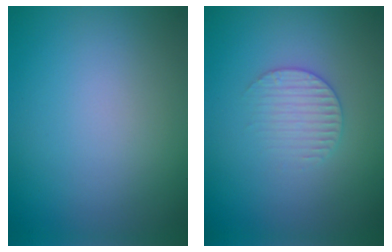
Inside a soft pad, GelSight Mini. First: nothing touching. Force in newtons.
{"total": 2.2, "press": 2.1, "slide": 0.5}